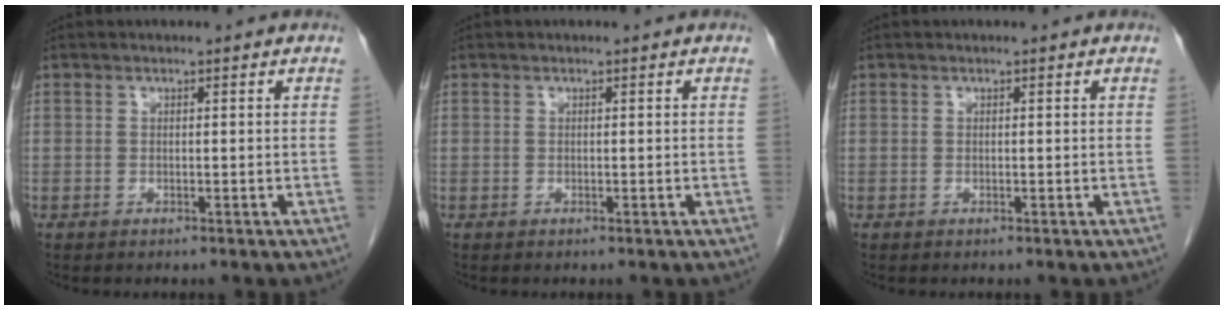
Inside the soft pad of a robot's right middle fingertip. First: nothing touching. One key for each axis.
{"total": 0.0}
{"total": 0.0}